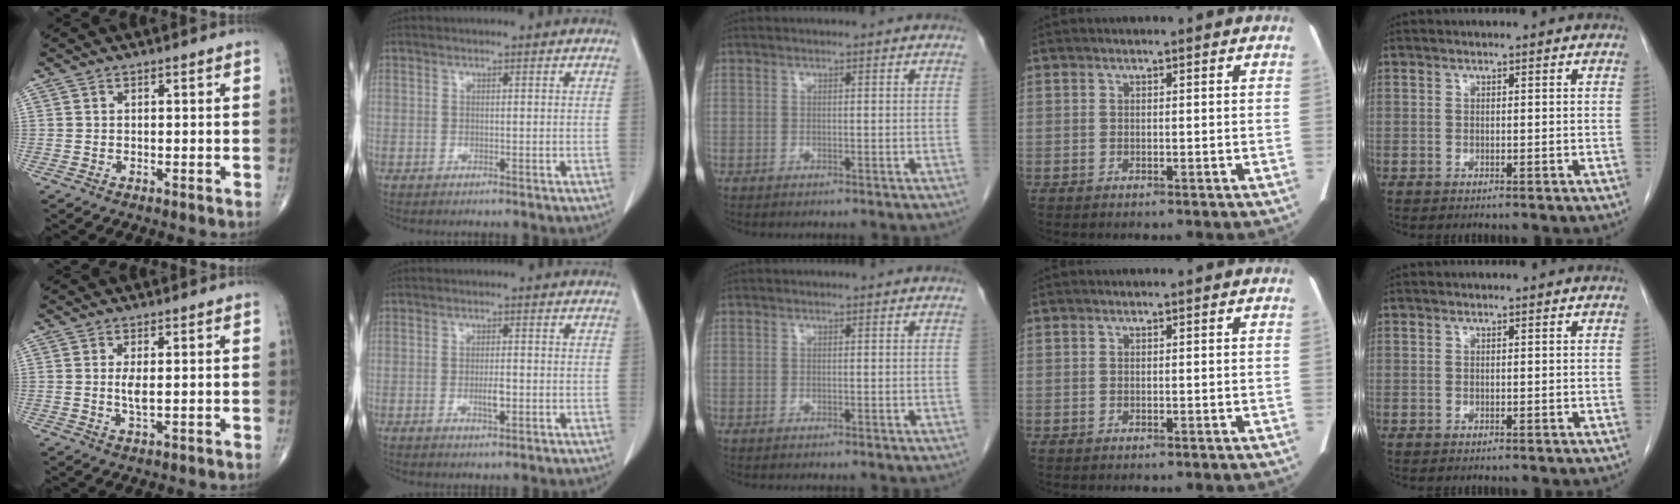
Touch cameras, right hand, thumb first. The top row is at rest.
{"thumb": {"total": 2.7, "force": [0.2, 0.7, 2.6], "torque": [-0.058, -0.007, 0.007]}, "index": {"total": 2.6, "force": [-0.7, 0.7, 2.5], "torque": [-0.046, -0.001, -0.009]}}